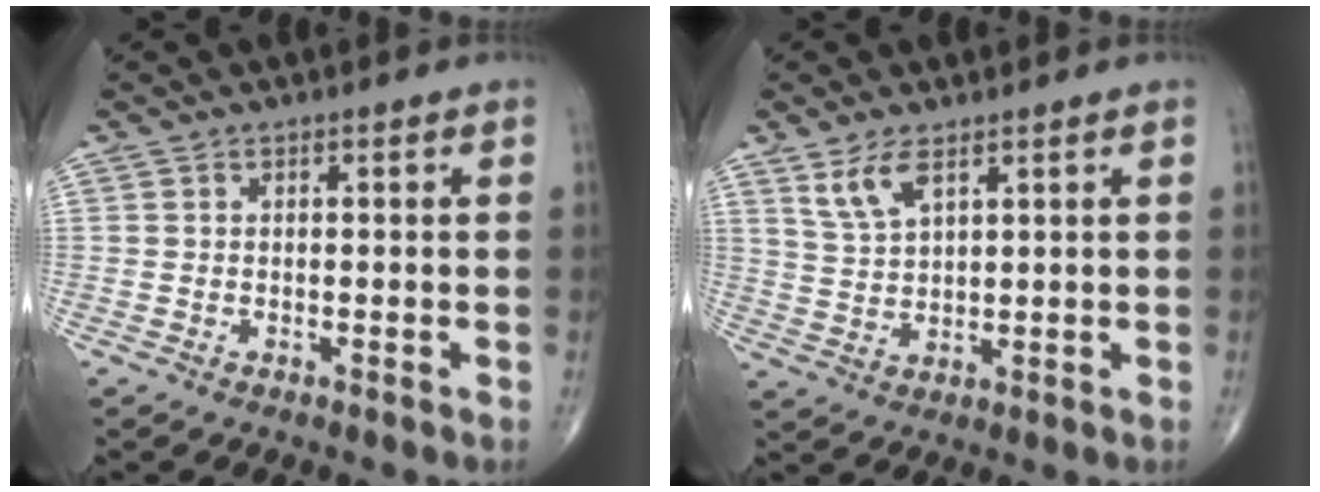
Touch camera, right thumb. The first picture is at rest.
{"total": 5.5, "force": [3.3, 2.2, 3.7], "torque": [-0.074, -0.016, 0.074]}